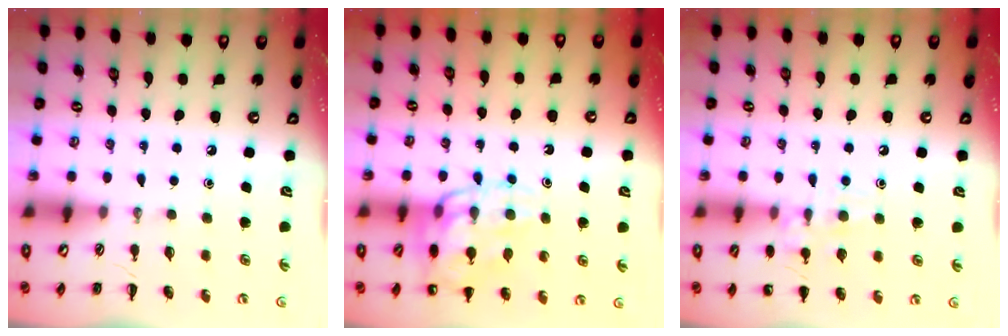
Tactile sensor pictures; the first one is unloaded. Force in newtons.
{"total": 14.7, "press": 14.5, "slide": 2.3}
{"total": 9.2, "press": 9.2, "slide": 1.3}